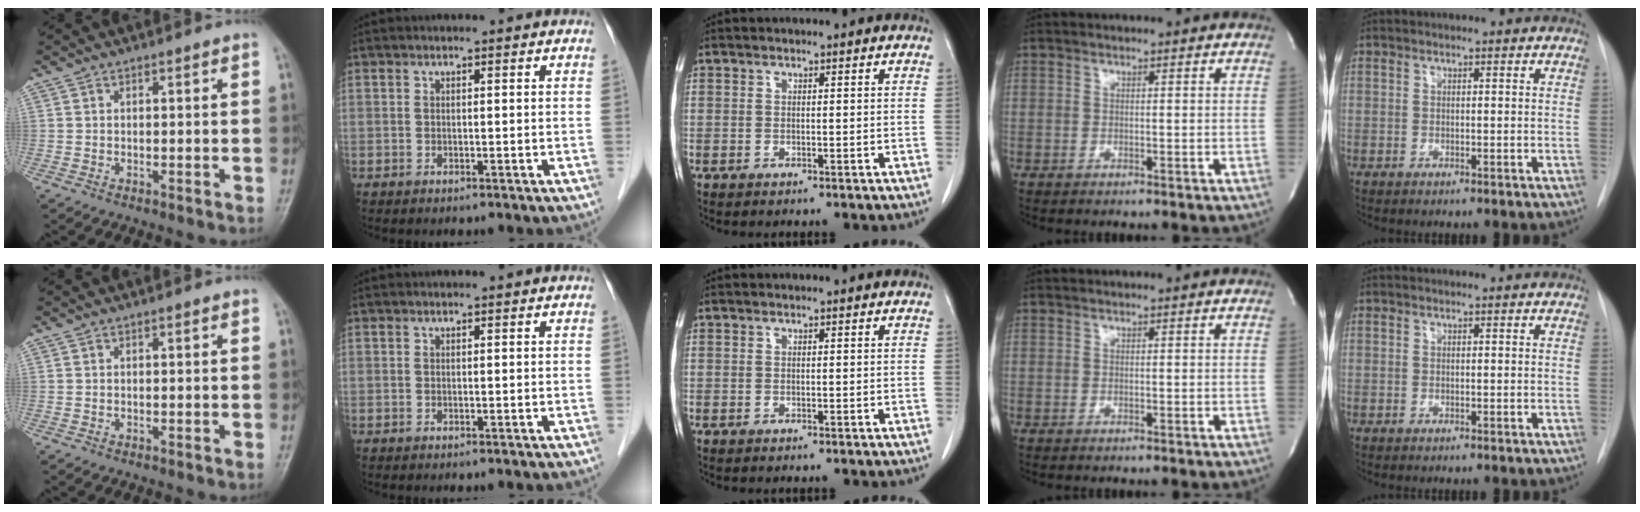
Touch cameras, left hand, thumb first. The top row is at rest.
{}